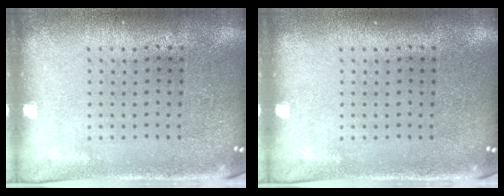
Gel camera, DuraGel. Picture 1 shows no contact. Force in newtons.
{"total": 0.0}